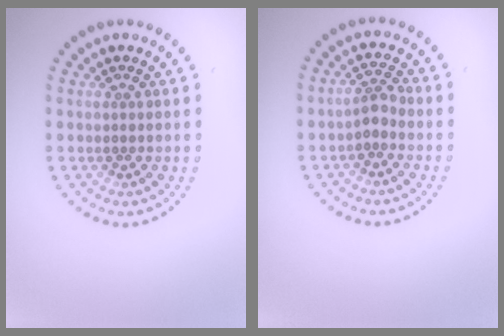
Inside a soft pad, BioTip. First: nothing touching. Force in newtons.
{"total": 1.7, "press": 1.4, "slide": 0.8}